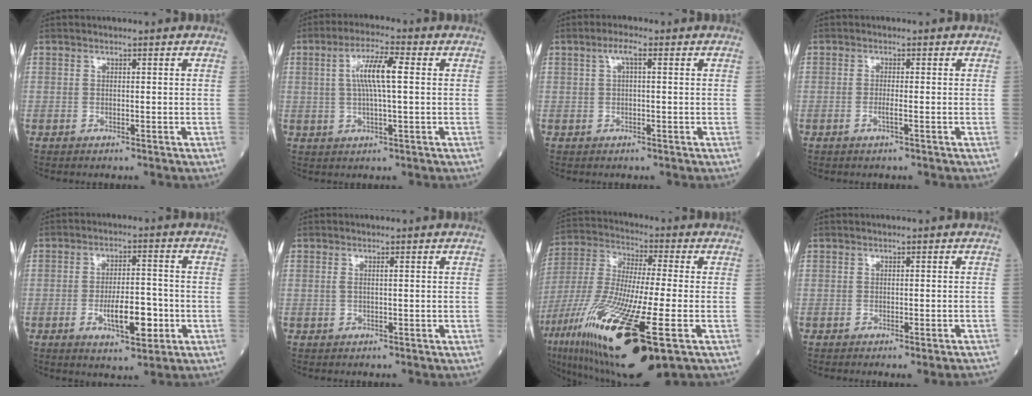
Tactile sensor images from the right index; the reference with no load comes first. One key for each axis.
{"total": 7.0, "fx": 1.3, "fy": 0.8, "fz": 6.9, "tx": -0.134, "ty": 0.008, "tz": 0.022}
{"total": 2.4, "fx": 0.9, "fy": 0.5, "fz": 2.2, "tx": -0.045, "ty": 0.011, "tz": 0.017}
{"total": 1.3, "fx": -0.6, "fy": -0.4, "fz": 1.1, "tx": -0.021, "ty": -0.002, "tz": -0.013}
{"total": 7.6, "fx": -2.5, "fy": 2.2, "fz": 6.9, "tx": -0.116, "ty": -0.001, "tz": -0.037}
{"total": 0.8, "fx": 0.1, "fy": 0.0, "fz": 0.8, "tx": -0.021, "ty": 0.000, "tz": 0.000}
{"total": 27.8, "fx": -11.0, "fy": 5.1, "fz": 25.0, "tx": -0.512, "ty": -0.059, "tz": -0.189}
{"total": 3.6, "fx": -3.2, "fy": -0.5, "fz": 1.7, "tx": -0.016, "ty": -0.004, "tz": -0.041}